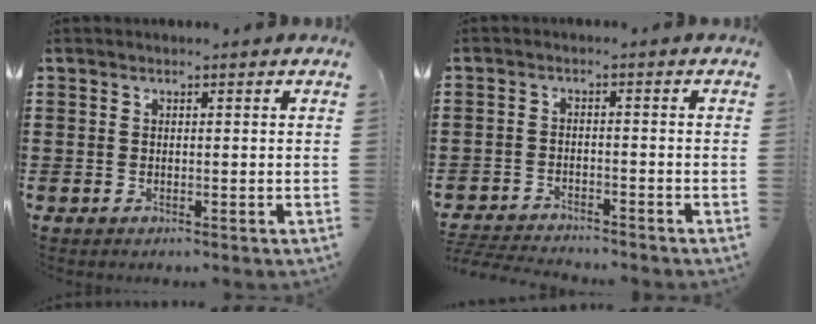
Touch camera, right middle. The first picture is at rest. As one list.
[{"total": 3.5, "force": [-3.5, 0.4, 0.1], "torque": [-0.012, -0.001, -0.078]}]